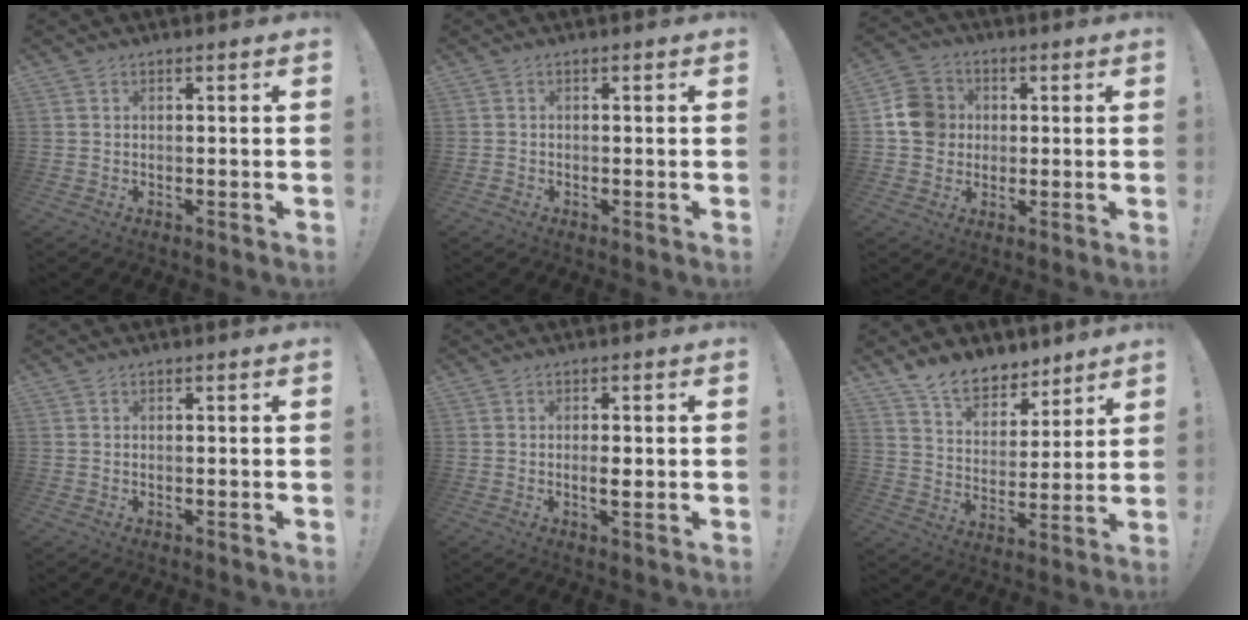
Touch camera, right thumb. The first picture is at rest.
{"total": 1.0, "force": [-0.6, 0.5, 0.5], "torque": [-0.007, 0.003, -0.011]}
{"total": 10.7, "force": [0.9, 9.9, 3.8], "torque": [-0.044, 0.006, 0.023]}
{"total": 0.0}
{"total": 2.9, "force": [-0.3, 0.9, 2.8], "torque": [-0.033, -0.004, -0.008]}
{"total": 11.3, "force": [9.2, 5.6, 3.2], "torque": [-0.065, -0.068, 0.178]}